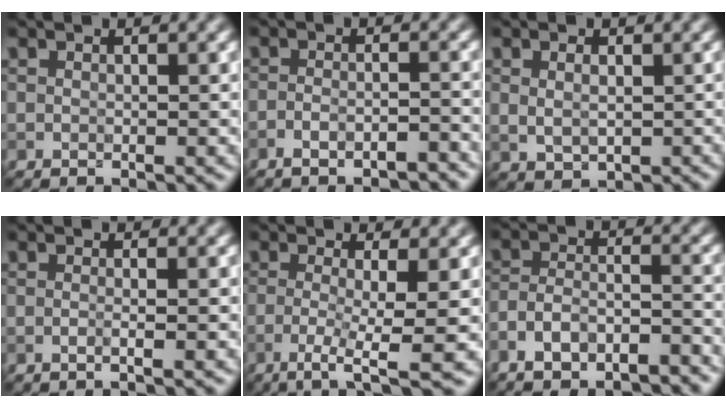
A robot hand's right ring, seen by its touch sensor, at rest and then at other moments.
{"total": 4.3, "force": [-3.8, 1.0, 1.7], "torque": [-0.024, 0.012, -0.054]}
{"total": 2.6, "force": [0.5, 2.0, 1.6], "torque": [-0.024, 0.002, 0.013]}
{"total": 2.0, "force": [0.3, 1.1, 1.6], "torque": [0.004, -0.002, -0.023]}
{"total": 5.5, "force": [-1.9, 1.1, 5.0], "torque": [-0.082, -0.003, -0.042]}
{"total": 6.6, "force": [-5.6, 2.3, 2.6], "torque": [-0.040, 0.004, -0.097]}